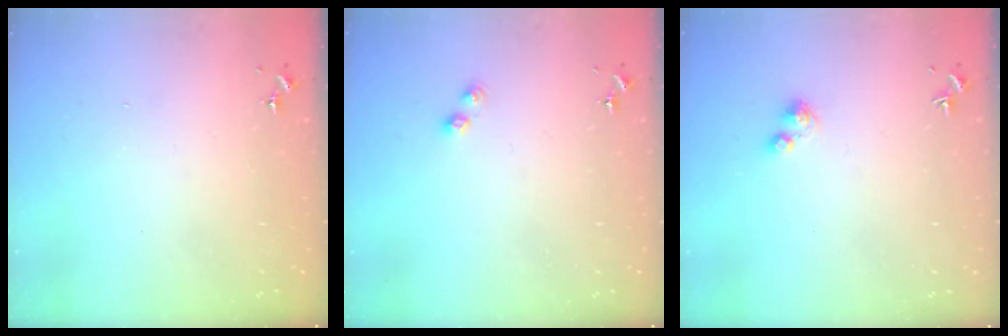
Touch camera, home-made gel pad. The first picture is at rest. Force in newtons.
{"total": 3.6, "press": 3.6, "slide": 0.4}
{"total": 2.7, "press": 2.7, "slide": 0.4}